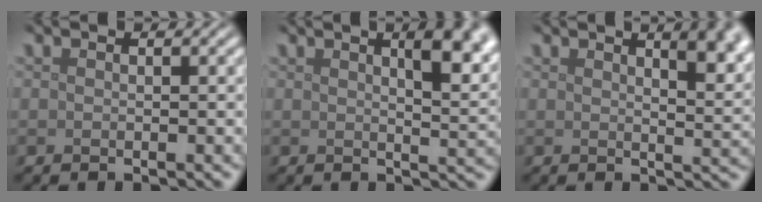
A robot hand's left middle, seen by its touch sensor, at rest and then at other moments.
{"total": 5.6, "force": [2.7, 2.0, 4.6], "torque": [-0.039, 0.011, 0.030]}
{"total": 5.4, "force": [2.9, 2.1, 4.0], "torque": [-0.020, 0.013, 0.032]}